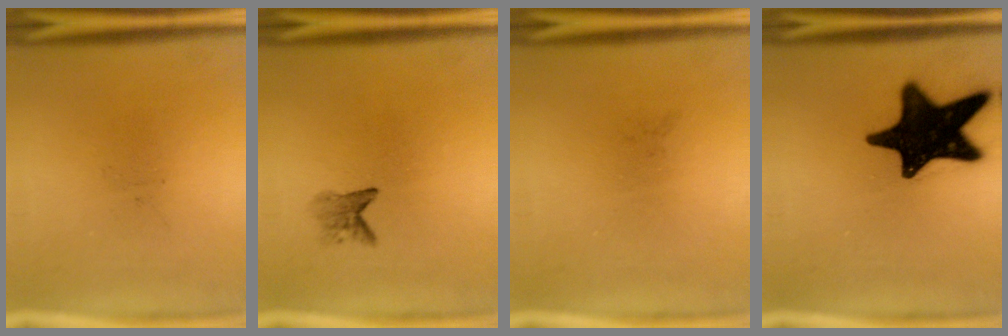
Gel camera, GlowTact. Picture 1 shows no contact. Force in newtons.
{"total": 1.8}
{"total": 0.0}
{"total": 18.8}